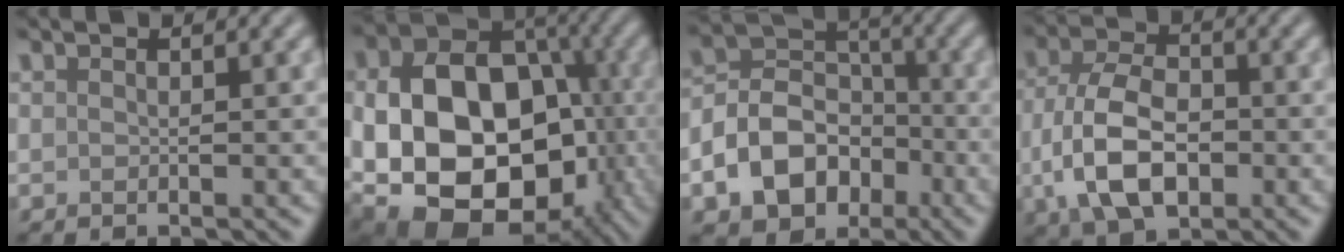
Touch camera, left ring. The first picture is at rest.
{"total": 17.1, "force": [-3.4, 12.0, 11.8], "torque": [-0.184, -0.022, -0.042]}
{"total": 8.2, "force": [-3.2, 6.0, 4.6], "torque": [-0.067, 0.002, -0.073]}
{"total": 7.8, "force": [-1.9, 4.6, 6.0], "torque": [-0.126, 0.000, -0.041]}